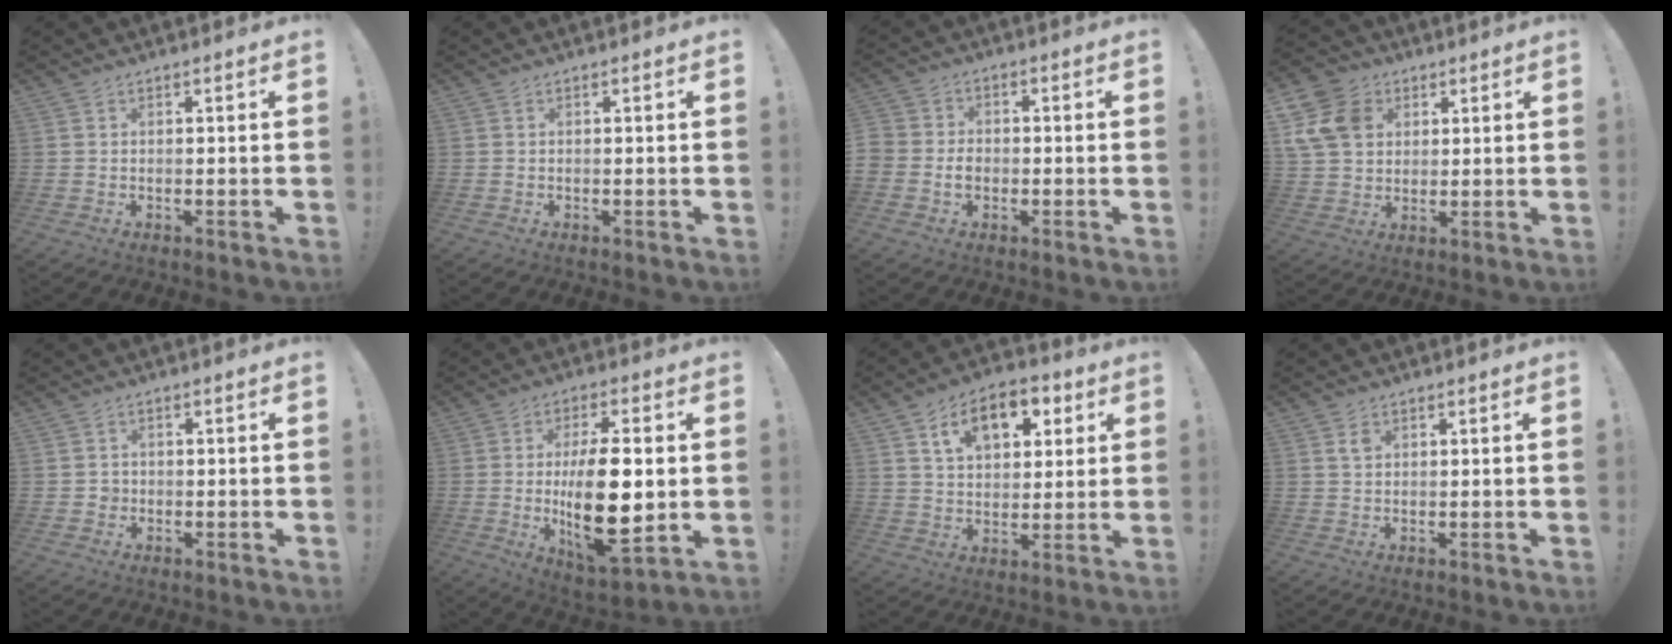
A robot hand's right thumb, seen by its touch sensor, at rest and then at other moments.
{"total": 0.0}
{"total": 4.2, "force": [-1.8, 3.5, 1.5], "torque": [-0.016, 0.007, -0.033]}
{"total": 13.6, "force": [4.3, 10.9, 6.9], "torque": [-0.129, -0.008, 0.091]}
{"total": 2.0, "force": [-0.6, 1.8, 0.5], "torque": [-0.007, 0.006, -0.012]}
{"total": 18.8, "force": [-0.4, 8.0, 17.0], "torque": [-0.301, -0.015, -0.003]}
{"total": 13.0, "force": [6.2, 8.3, 7.9], "torque": [-0.117, -0.015, 0.110]}
{"total": 2.1, "force": [1.1, 1.4, 1.1], "torque": [-0.014, -0.002, 0.018]}